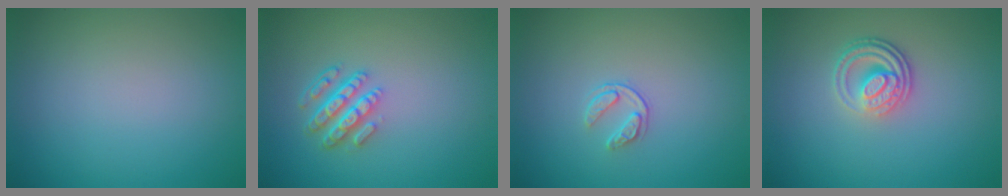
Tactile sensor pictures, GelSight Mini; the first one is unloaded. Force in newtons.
{"total": 4.3, "press": 3.2, "slide": 2.9}
{"total": 1.6, "press": 1.0, "slide": 1.2}
{"total": 3.6, "press": 2.7, "slide": 2.4}